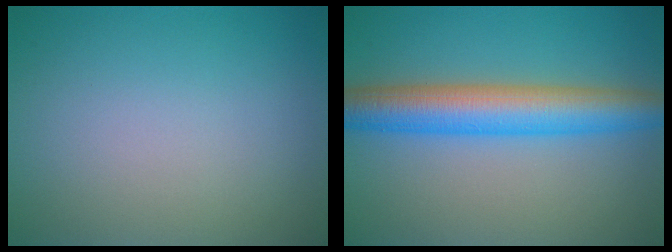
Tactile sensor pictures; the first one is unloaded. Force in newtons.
{"total": 6.8, "press": 6.8, "slide": 0.1}